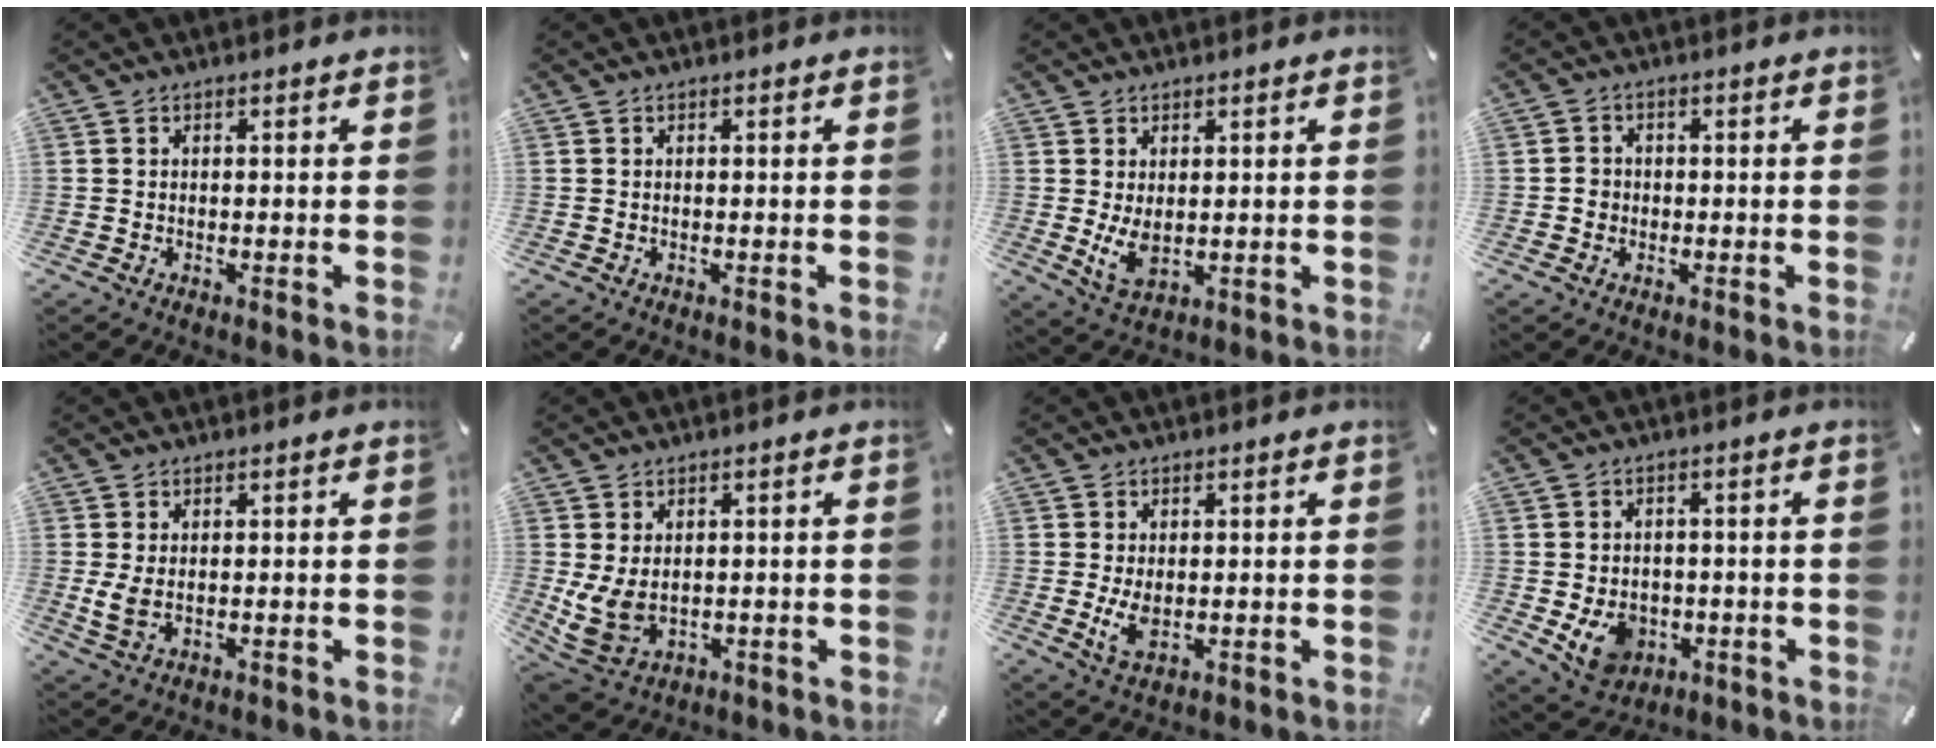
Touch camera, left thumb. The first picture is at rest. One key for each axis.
{"total": 0.0}
{"total": 5.7, "fx": 0.6, "fy": 3.6, "fz": 4.4, "tx": -0.097, "ty": -0.009, "tz": 0.013}
{"total": 2.3, "fx": -0.7, "fy": 2.1, "fz": 0.6, "tx": -0.013, "ty": 0.004, "tz": -0.016}
{"total": 3.8, "fx": 0.4, "fy": 2.2, "fz": 3.0, "tx": -0.064, "ty": -0.007, "tz": 0.005}
{"total": 7.4, "fx": 1.1, "fy": 5.6, "fz": 4.7, "tx": -0.117, "ty": -0.015, "tz": 0.023}
{"total": 4.7, "fx": -0.2, "fy": 2.8, "fz": 3.7, "tx": -0.087, "ty": -0.012, "tz": -0.007}
{"total": 7.7, "fx": -1.8, "fy": 6.5, "fz": 3.7, "tx": -0.065, "ty": 0.005, "tz": -0.031}